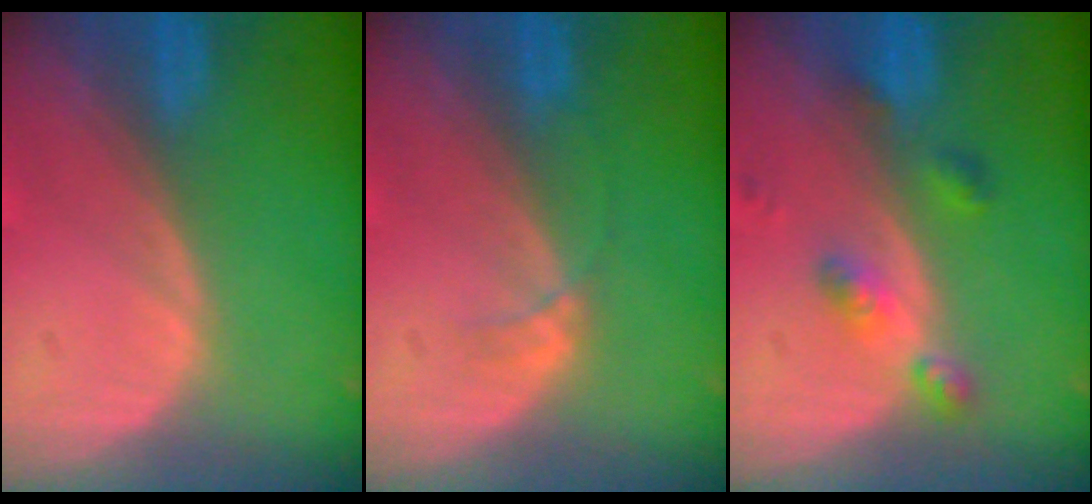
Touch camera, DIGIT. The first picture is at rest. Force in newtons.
{"total": 1.3, "press": 1.3, "slide": 0.1}
{"total": 4.7, "press": 4.2, "slide": 2.1}